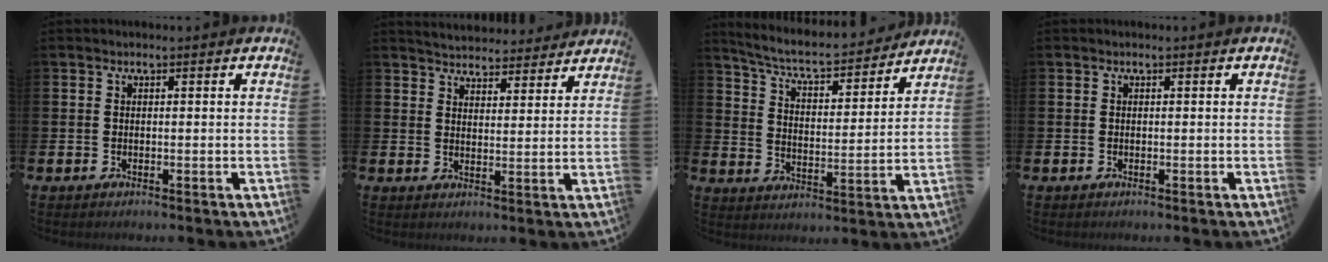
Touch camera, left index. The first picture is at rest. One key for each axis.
{"total": 4.6, "fx": 4.5, "fy": 0.8, "fz": -0.3, "tx": -0.007, "ty": -0.033, "tz": 0.079}
{"total": 6.6, "fx": 6.2, "fy": 1.0, "fz": 2.3, "tx": -0.074, "ty": -0.048, "tz": 0.101}
{"total": 0.0}